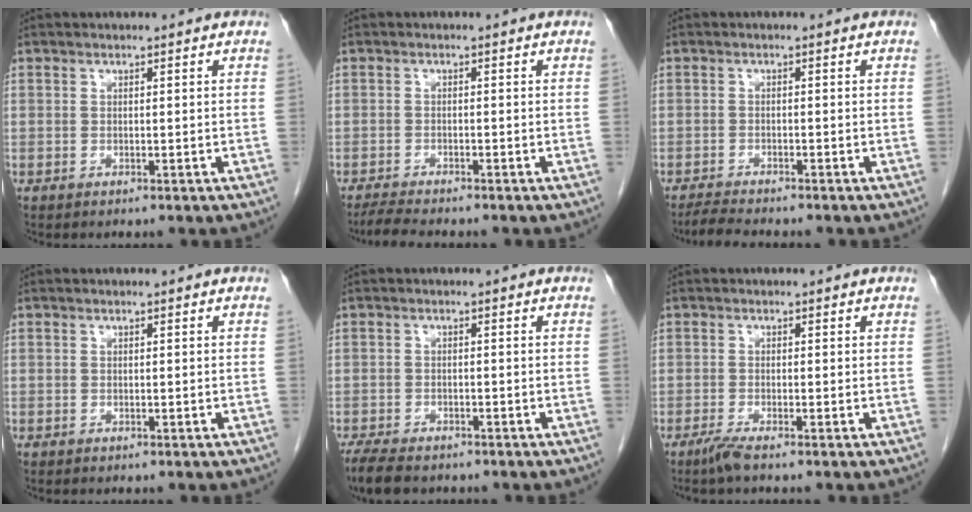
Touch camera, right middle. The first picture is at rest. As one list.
[{"total": 4.0, "force": [-3.5, 0.0, 1.9], "torque": [-0.036, -0.016, -0.059]}, {"total": 3.5, "force": [-3.2, -0.2, 1.4], "torque": [-0.030, -0.016, -0.054]}, {"total": 0.0}, {"total": 7.0, "force": [-5.7, 2.5, 3.3], "torque": [-0.057, -0.012, -0.089]}, {"total": 2.1, "force": [-1.6, -0.2, 1.3], "torque": [-0.036, -0.006, -0.037]}]